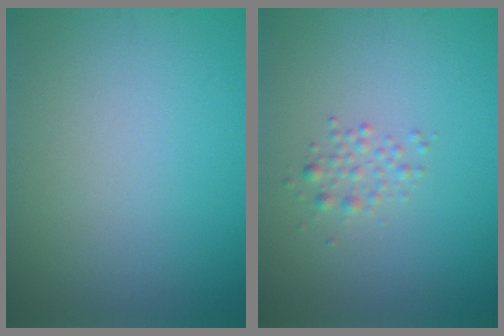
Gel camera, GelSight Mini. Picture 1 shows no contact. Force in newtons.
{"total": 1.4, "press": 1.4, "slide": 0.1}